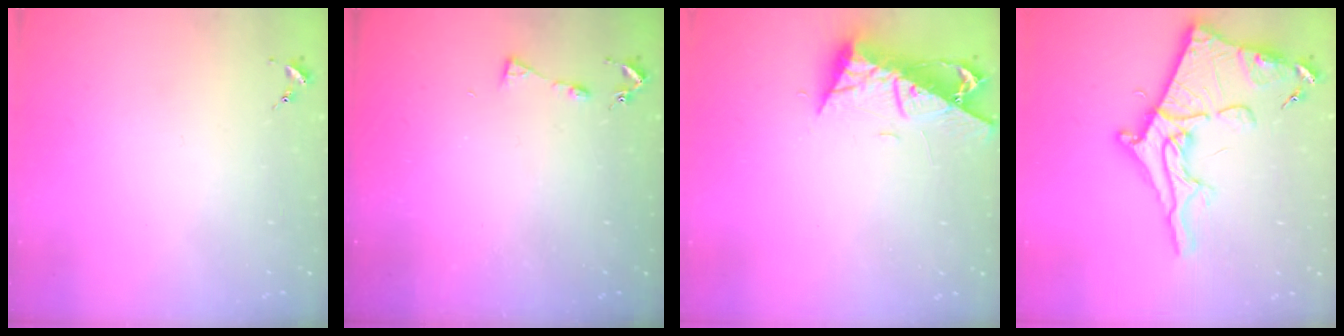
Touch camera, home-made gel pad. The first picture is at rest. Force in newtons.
{"total": 3.7, "press": 3.7, "slide": 0.5}
{"total": 9.4, "press": 9.3, "slide": 1.3}
{"total": 19.1, "press": 19.1, "slide": 1.4}